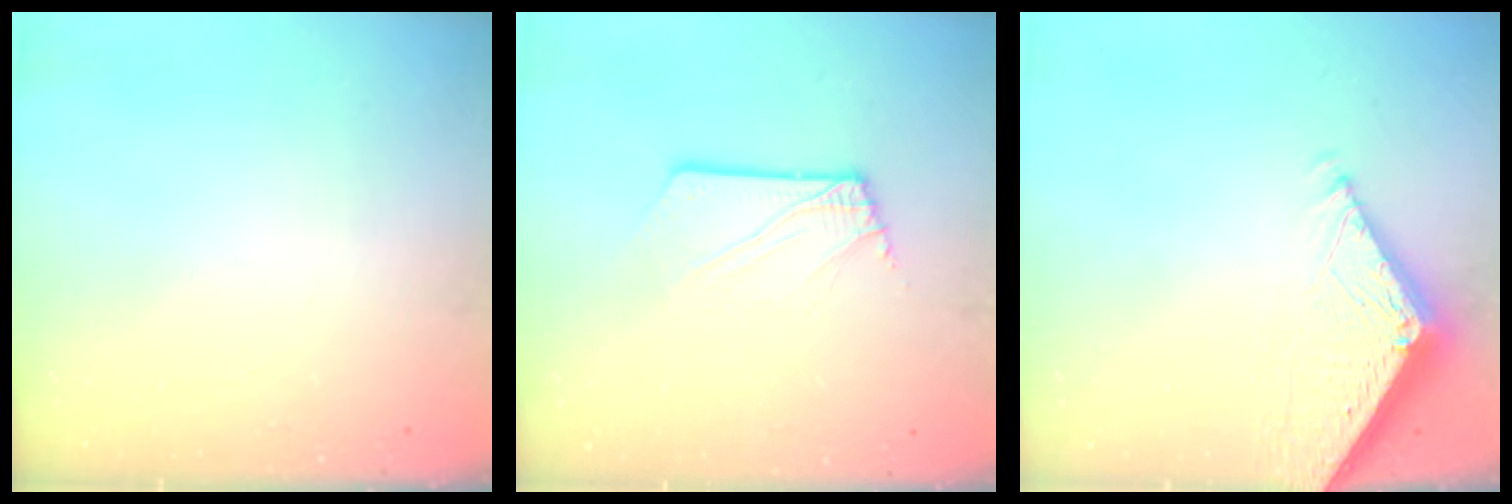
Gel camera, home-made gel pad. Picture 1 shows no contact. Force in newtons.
{"total": 2.3, "press": 2.3, "slide": 0.1}
{"total": 6.2, "press": 6.2, "slide": 0.2}